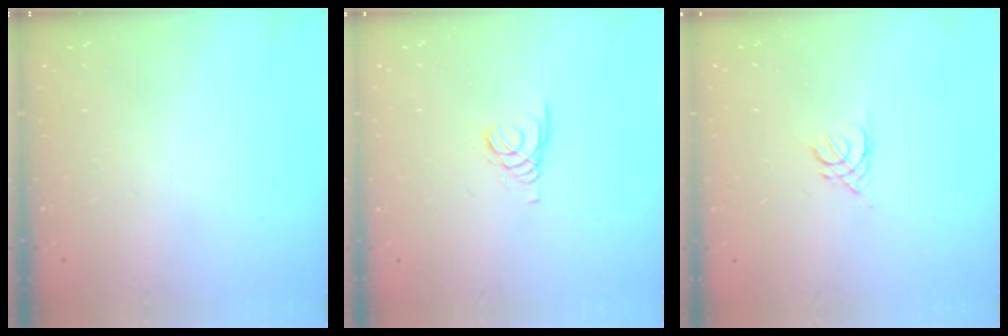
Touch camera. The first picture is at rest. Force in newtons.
{"total": 1.5, "press": 1.4, "slide": 0.1}
{"total": 2.5, "press": 2.5, "slide": 0.6}